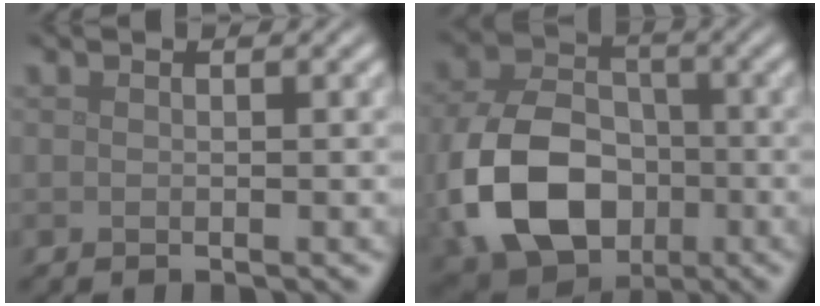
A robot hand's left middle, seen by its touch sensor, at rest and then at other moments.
{"total": 11.9, "force": [-3.1, 8.7, 7.5], "torque": [-0.174, -0.020, -0.057]}